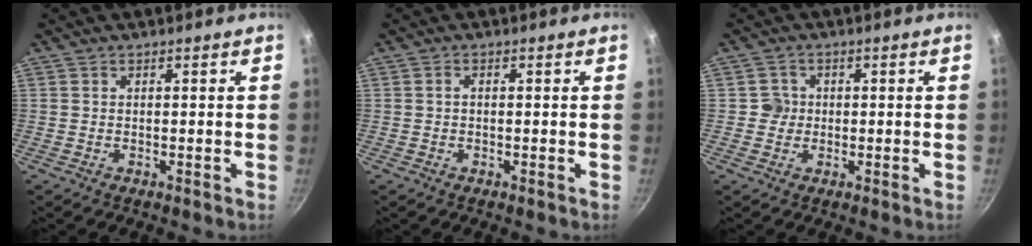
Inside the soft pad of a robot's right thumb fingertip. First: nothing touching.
{"total": 0.8, "force": [0.0, 0.5, 0.7], "torque": [-0.009, 0.002, -0.003]}
{"total": 2.8, "force": [0.0, 2.7, 0.5], "torque": [0.011, 0.007, -0.004]}